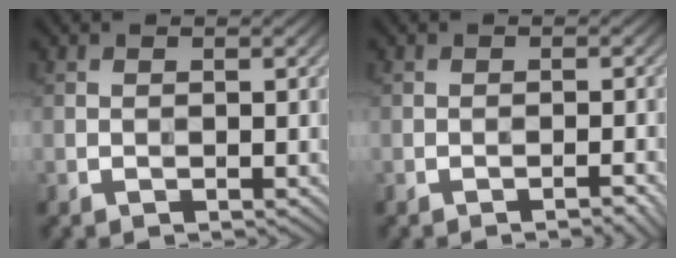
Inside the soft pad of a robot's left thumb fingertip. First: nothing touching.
{"total": 1.7, "force": [-1.1, 0.2, 1.3], "torque": [-0.016, 0.006, -0.019]}